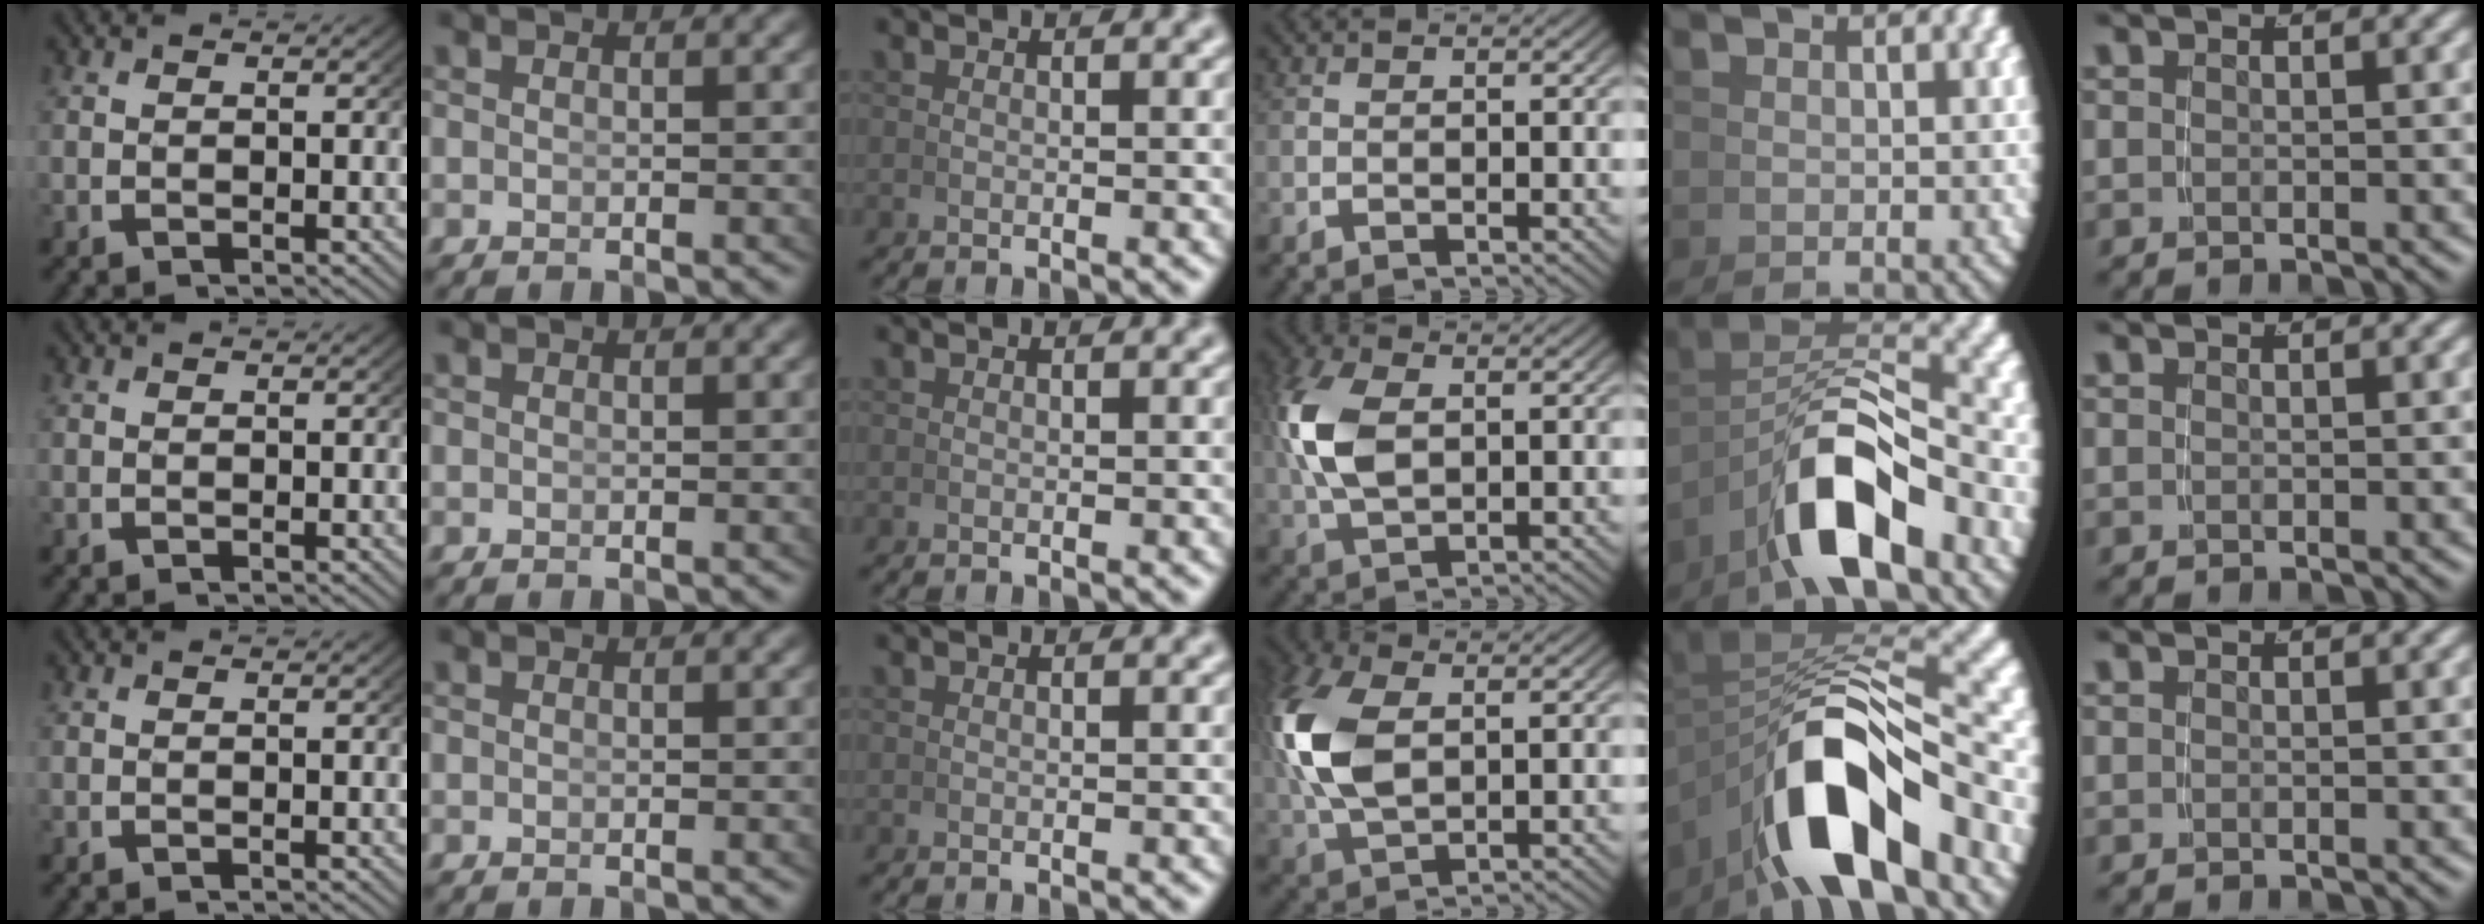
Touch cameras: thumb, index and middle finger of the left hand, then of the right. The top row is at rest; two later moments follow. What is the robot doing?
{"motion": "grasp_and_lifting", "object": "pen"}